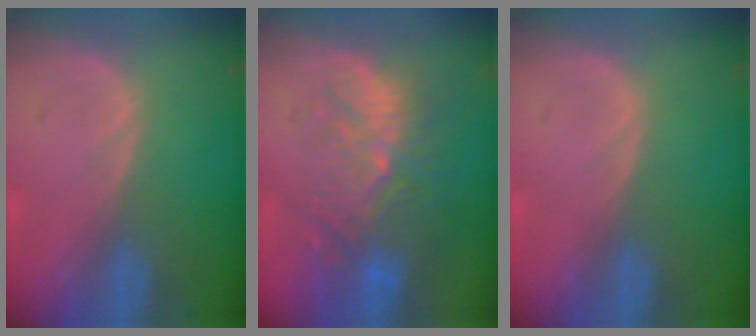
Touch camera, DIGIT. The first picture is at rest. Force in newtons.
{"total": 11.0, "press": 9.6, "slide": 5.3}
{"total": 0.0}